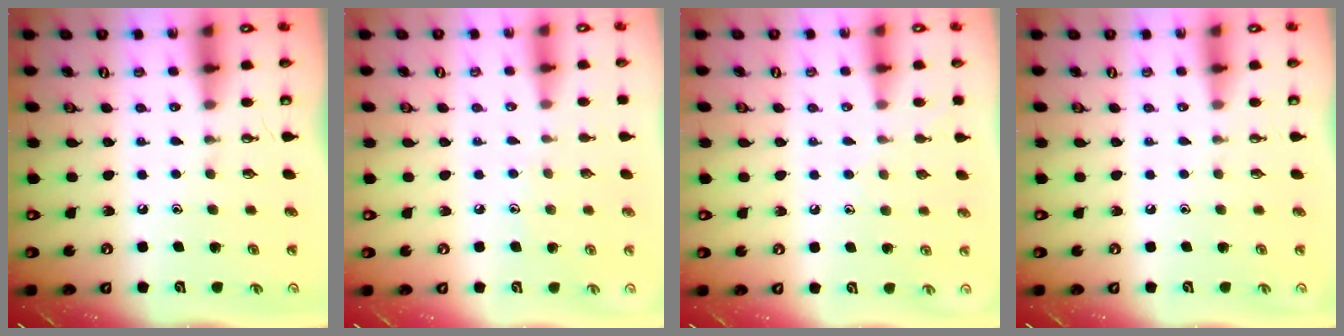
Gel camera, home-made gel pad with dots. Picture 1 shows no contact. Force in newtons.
{"total": 3.5, "press": 3.5, "slide": 0.4}
{"total": 4.8, "press": 4.8, "slide": 0.5}
{"total": 0.0}